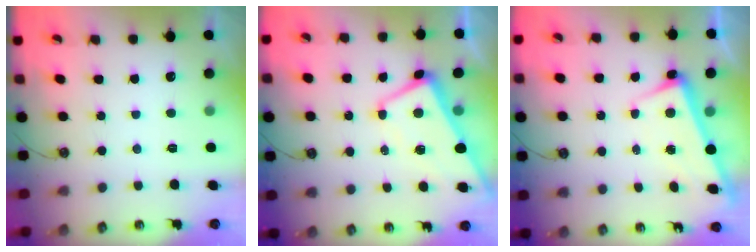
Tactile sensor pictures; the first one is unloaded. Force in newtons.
{"total": 1.2, "press": 1.0, "slide": 0.7}
{"total": 2.5, "press": 2.4, "slide": 0.7}